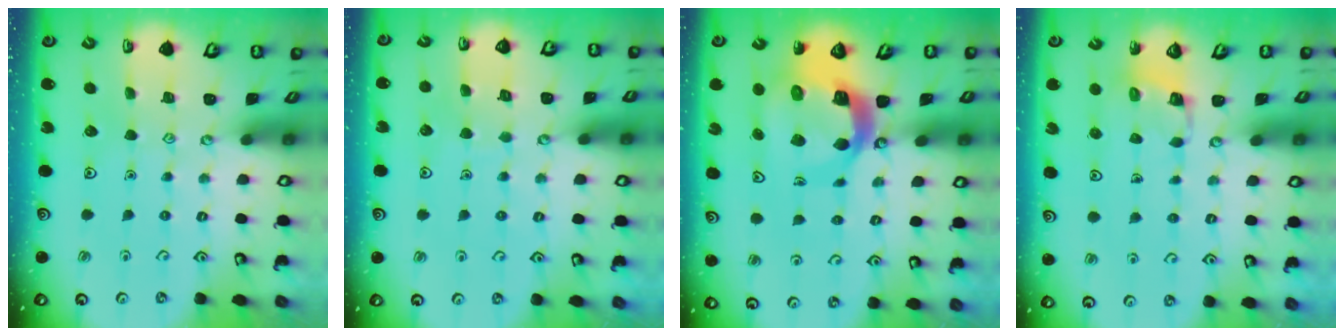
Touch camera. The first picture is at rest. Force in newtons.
{"total": 5.0, "press": 4.9, "slide": 0.4}
{"total": 10.2, "press": 10.1, "slide": 1.3}
{"total": 3.1, "press": 3.0, "slide": 0.3}